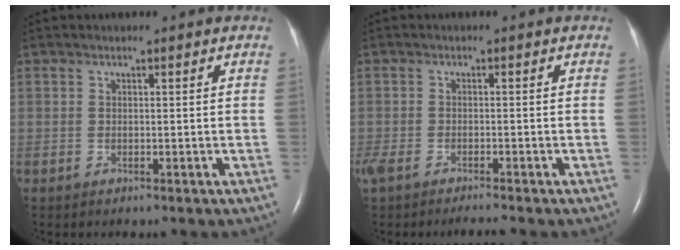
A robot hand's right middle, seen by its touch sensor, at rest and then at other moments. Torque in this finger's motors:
{"motor_torque": [-0.10, -0.14, 0.06, 0.06]}